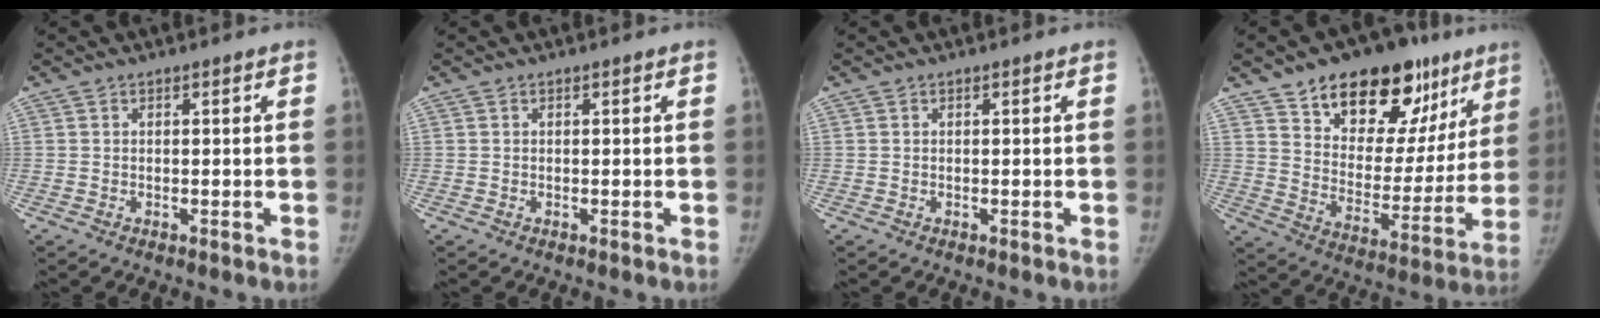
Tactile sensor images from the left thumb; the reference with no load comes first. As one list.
[{"total": 0.0}, {"total": 0.0}, {"total": 24.4, "force": [14.7, 13.6, 13.9], "torque": [-0.149, -0.042, 0.226]}]